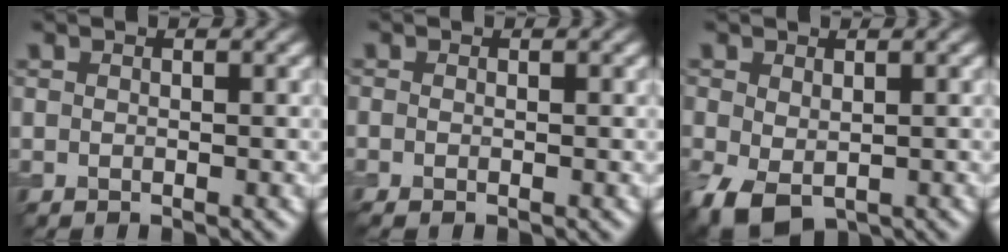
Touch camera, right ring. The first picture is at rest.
{"total": 0.8, "force": [-0.3, 0.3, 0.7], "torque": [-0.015, -0.007, -0.006]}
{"total": 3.8, "force": [-1.1, 2.5, 2.6], "torque": [-0.066, -0.014, -0.018]}